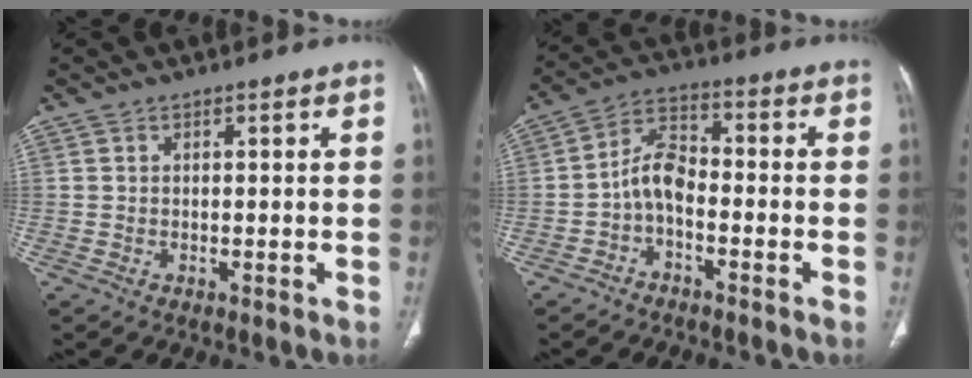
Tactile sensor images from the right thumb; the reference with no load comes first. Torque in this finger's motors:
{"motor_torque": [1.16, 0.88, 1.03, -0.67, 0.03]}